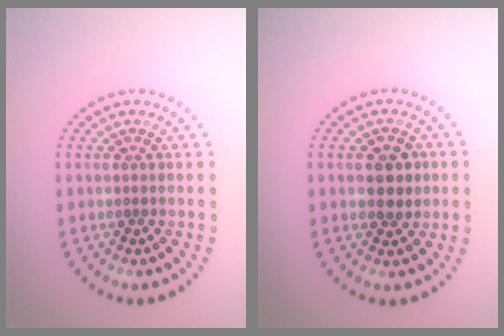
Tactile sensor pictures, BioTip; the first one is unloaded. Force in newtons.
{"total": 2.6, "press": 2.6, "slide": 0.2}